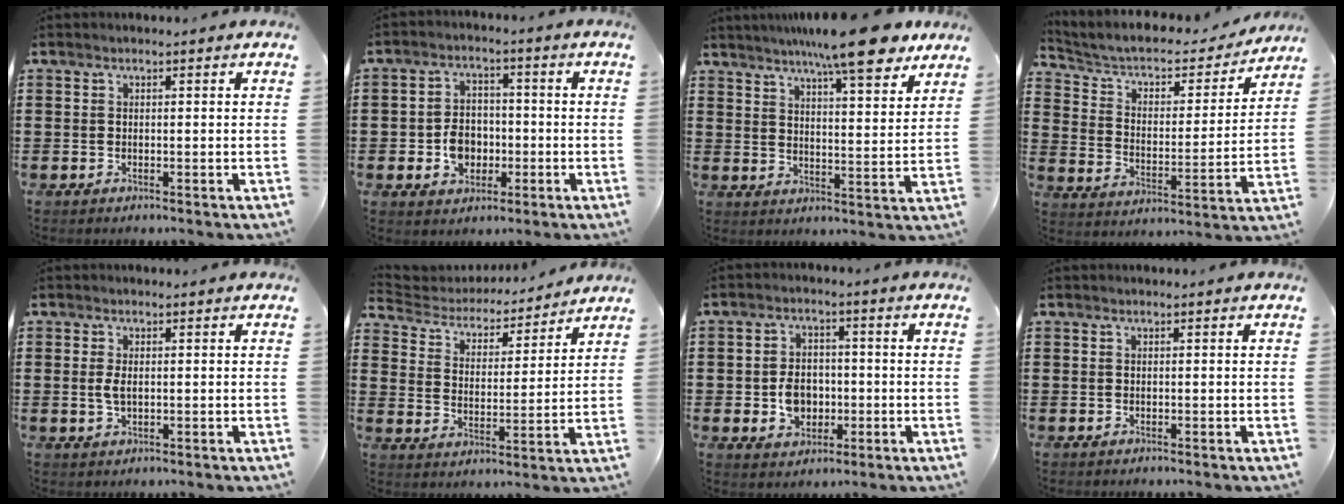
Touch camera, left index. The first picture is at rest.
{"total": 6.0, "force": [-1.4, 4.7, 3.5], "torque": [-0.070, 0.006, -0.028]}
{"total": 10.5, "force": [8.5, 0.7, 6.2], "torque": [-0.111, -0.033, 0.143]}
{"total": 4.6, "force": [3.5, 2.2, 2.1], "torque": [-0.061, -0.024, 0.051]}
{"total": 2.3, "force": [0.1, 1.1, 2.1], "torque": [-0.057, -0.003, -0.003]}
{"total": 4.1, "force": [4.0, 0.8, 0.4], "torque": [-0.034, -0.031, 0.063]}
{"total": 6.0, "force": [-1.0, 4.6, 3.7], "torque": [-0.074, 0.005, -0.020]}
{"total": 0.0}